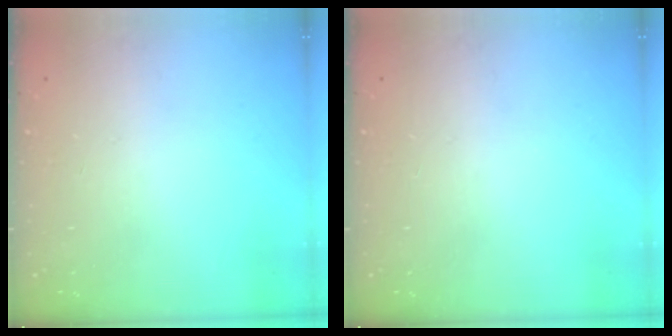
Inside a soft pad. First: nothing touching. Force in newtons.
{"total": 0.0}